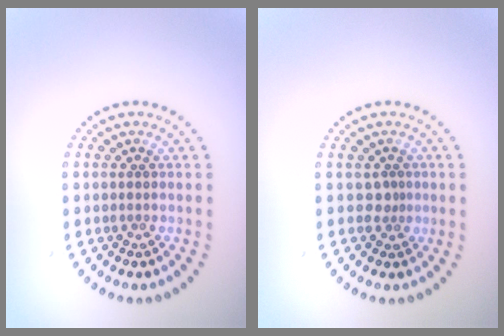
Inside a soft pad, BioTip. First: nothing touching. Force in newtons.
{"total": 1.0, "press": 0.6, "slide": 0.8}